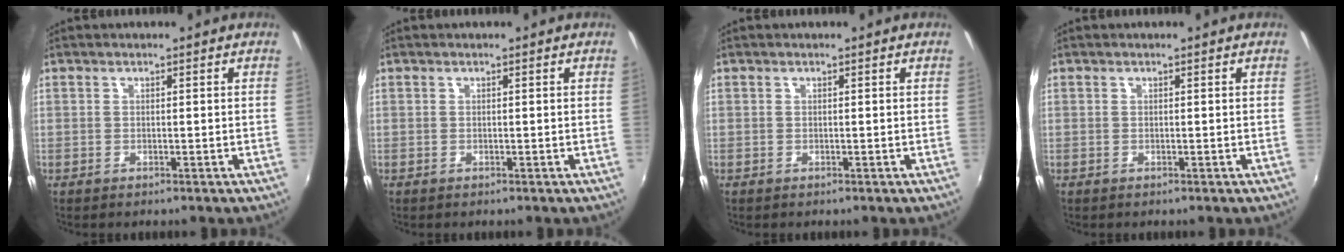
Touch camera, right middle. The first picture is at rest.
{"total": 0.0}
{"total": 0.0}
{"total": 0.0}